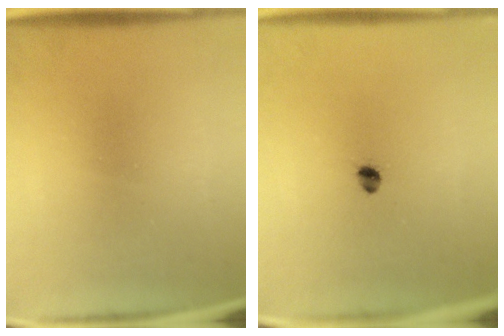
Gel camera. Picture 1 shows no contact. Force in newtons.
{"total": 2.0}